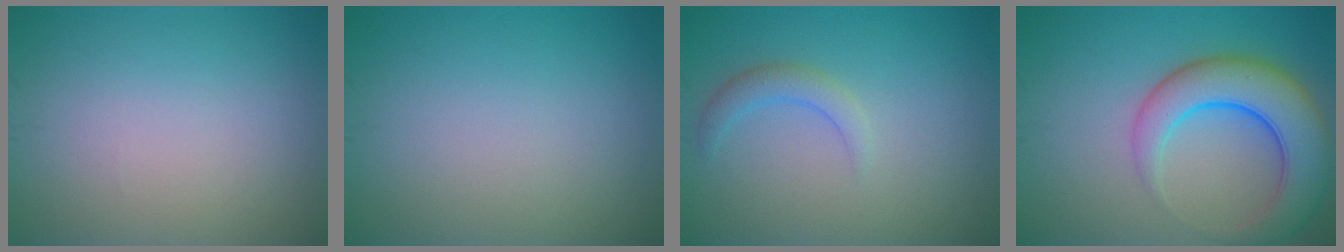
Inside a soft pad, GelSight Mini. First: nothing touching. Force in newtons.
{"total": 0.0}
{"total": 1.9, "press": 1.9, "slide": 0.2}
{"total": 7.7, "press": 7.7, "slide": 0.6}